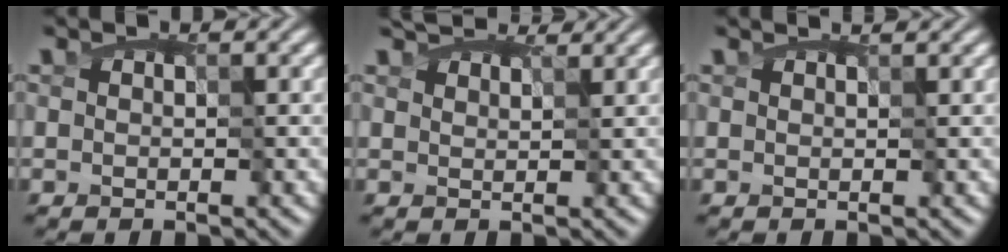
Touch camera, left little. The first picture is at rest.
{"total": 4.1, "force": [3.6, 1.2, 1.5], "torque": [-0.042, 0.007, 0.050]}
{"total": 1.2, "force": [1.0, 0.3, 0.5], "torque": [-0.012, 0.008, 0.007]}